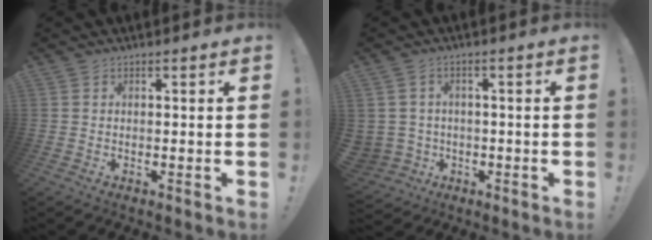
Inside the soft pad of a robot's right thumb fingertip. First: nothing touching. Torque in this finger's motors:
{"motor_torque": [0.32, 0.67, 0.88, -0.40, 0.07]}